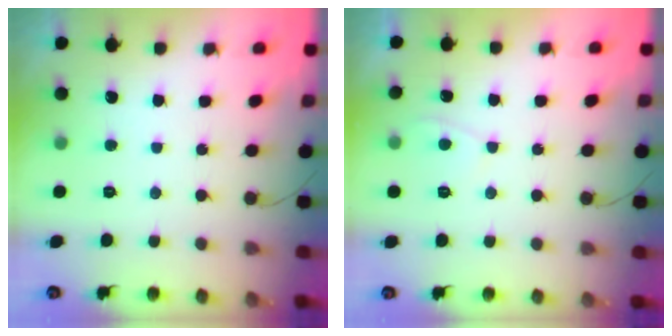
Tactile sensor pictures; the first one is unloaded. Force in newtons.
{"total": 3.7, "press": 3.7, "slide": 0.5}